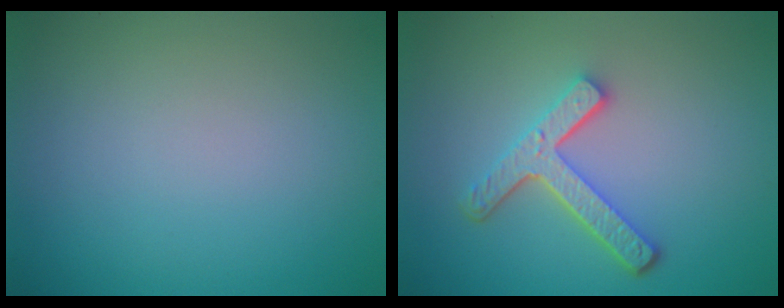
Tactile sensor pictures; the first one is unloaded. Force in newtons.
{"total": 4.3, "press": 3.3, "slide": 2.8}